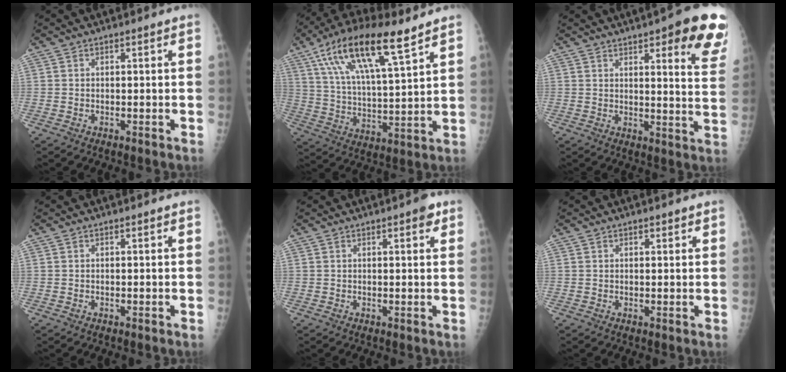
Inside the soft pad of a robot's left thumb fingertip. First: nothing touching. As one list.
[{"total": 18.9, "force": [10.9, 5.1, 14.6], "torque": [-0.261, -0.022, 0.200]}, {"total": 15.6, "force": [8.8, 4.0, 12.3], "torque": [-0.115, -0.042, 0.096]}, {"total": 0.0}, {"total": 2.5, "force": [1.4, 0.8, 1.9], "torque": [-0.017, -0.003, 0.015]}, {"total": 1.2, "force": [0.9, 0.6, 0.5], "torque": [0.002, -0.004, 0.009]}]